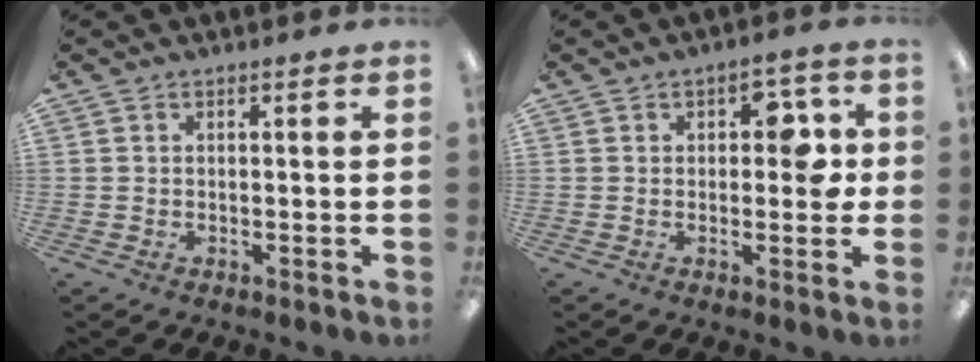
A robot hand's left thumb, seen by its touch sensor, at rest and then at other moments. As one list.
[{"total": 6.8, "force": [1.3, 3.9, 5.4], "torque": [-0.063, 0.002, 0.016]}]